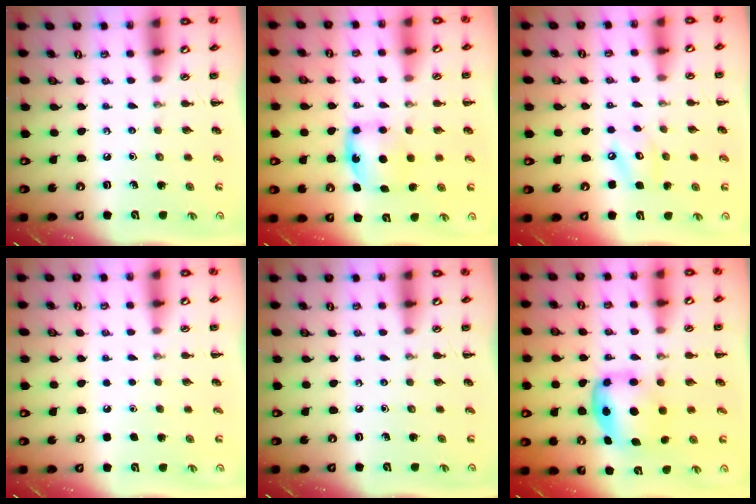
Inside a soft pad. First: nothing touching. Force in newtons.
{"total": 6.2, "press": 6.2, "slide": 0.8}
{"total": 6.7, "press": 6.6, "slide": 0.9}
{"total": 1.8, "press": 1.7, "slide": 0.1}
{"total": 0.0}
{"total": 6.1, "press": 6.0, "slide": 1.0}